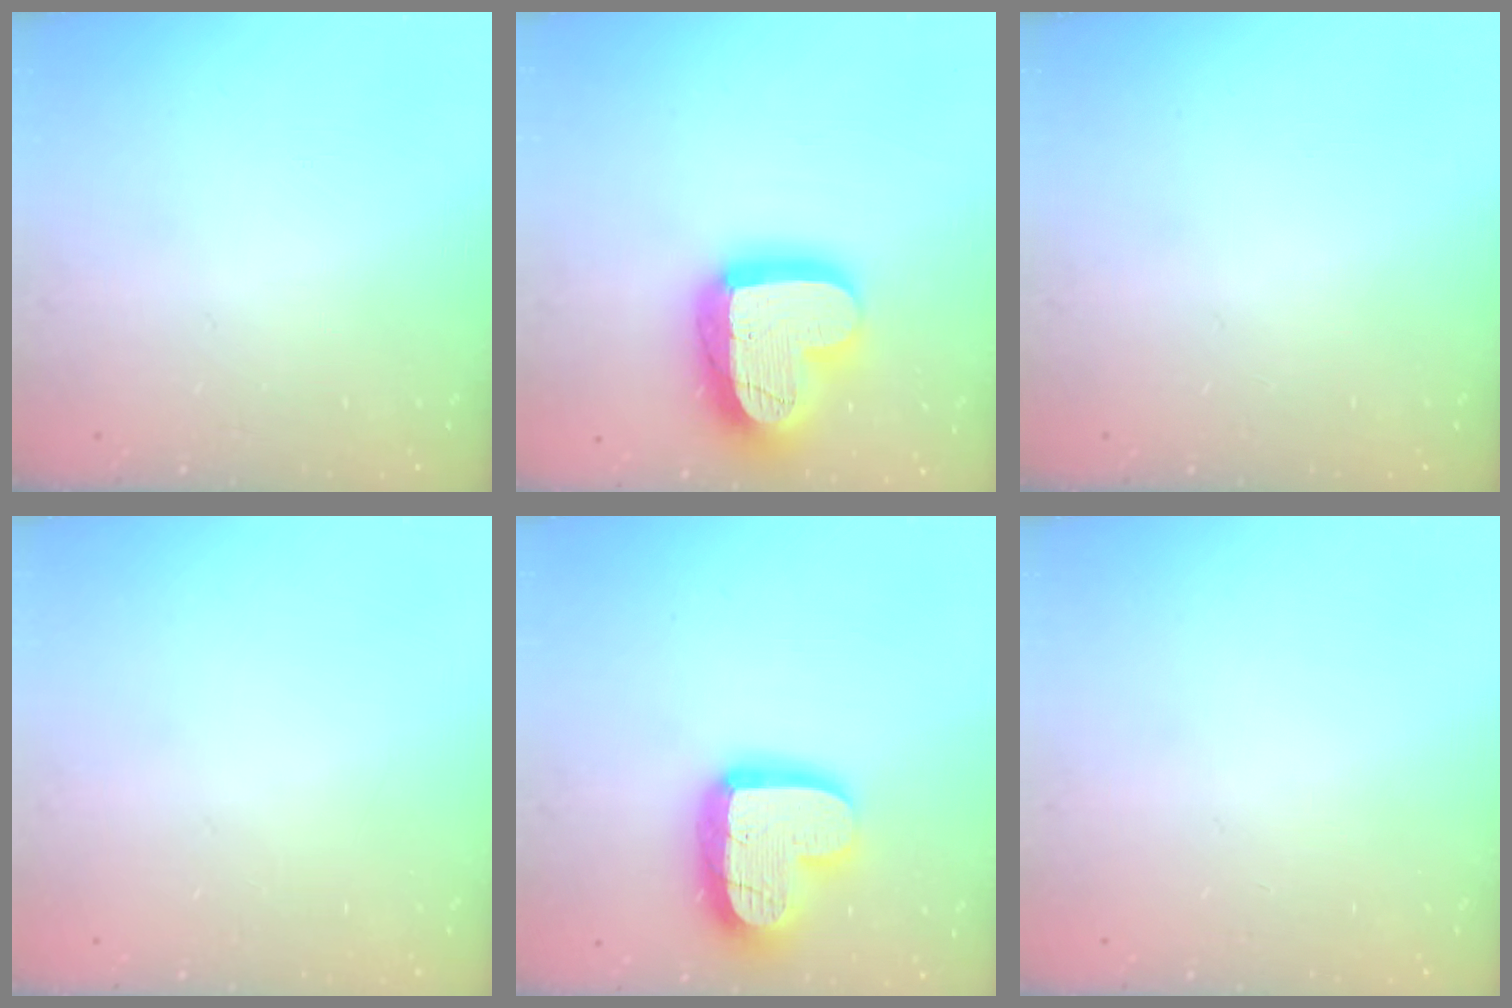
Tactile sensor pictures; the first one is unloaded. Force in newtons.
{"total": 23.3, "press": 23.3, "slide": 1.9}
{"total": 0.0}
{"total": 0.0}
{"total": 19.2, "press": 19.1, "slide": 1.8}
{"total": 0.0}